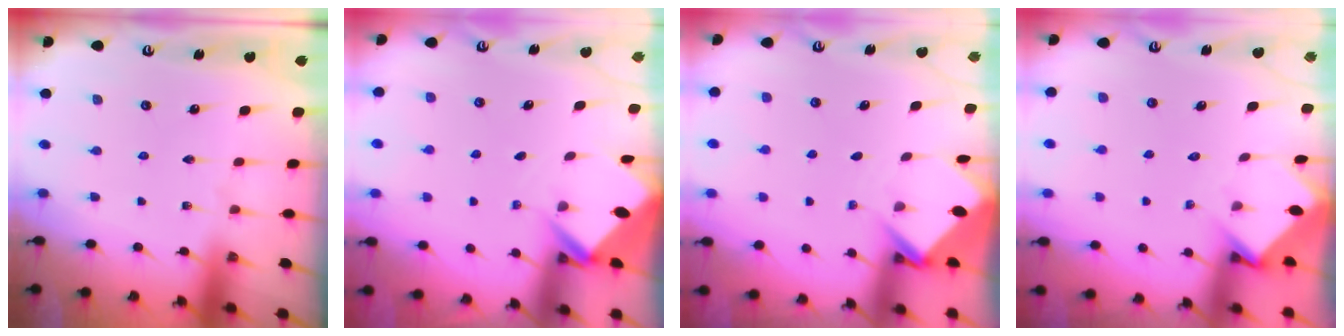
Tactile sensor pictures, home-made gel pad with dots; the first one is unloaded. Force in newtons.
{"total": 2.7, "press": 2.7, "slide": 0.1}
{"total": 3.8, "press": 3.8, "slide": 0.2}
{"total": 3.7, "press": 3.7, "slide": 0.2}